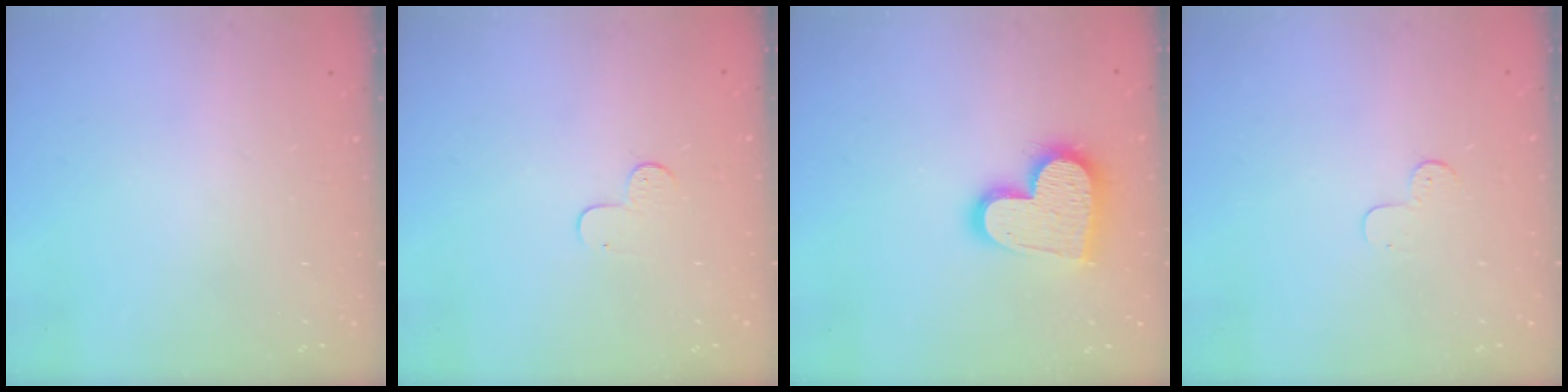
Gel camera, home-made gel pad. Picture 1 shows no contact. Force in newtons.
{"total": 4.6, "press": 4.6, "slide": 0.4}
{"total": 15.7, "press": 15.7, "slide": 0.8}
{"total": 3.7, "press": 3.7, "slide": 0.4}